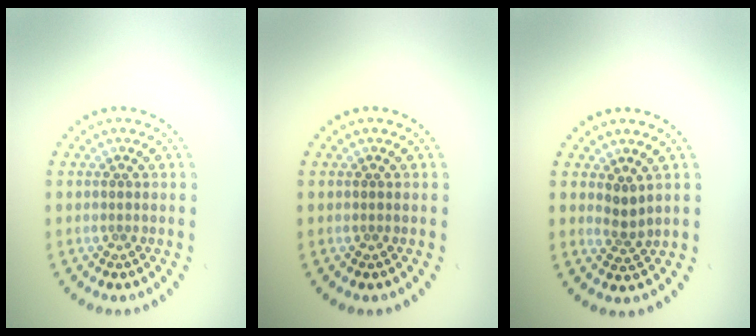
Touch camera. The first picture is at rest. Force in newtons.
{"total": 0.0}
{"total": 1.8, "press": 1.3, "slide": 1.3}